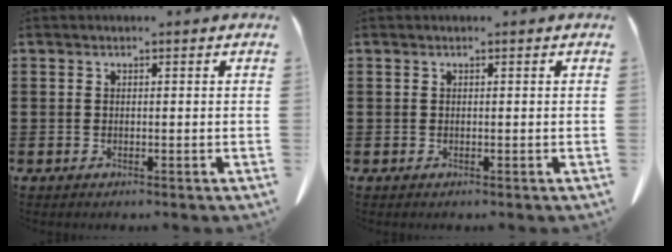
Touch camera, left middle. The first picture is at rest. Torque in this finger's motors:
{"motor_torque": [-0.03, 0.04, 0.00, 0.01]}